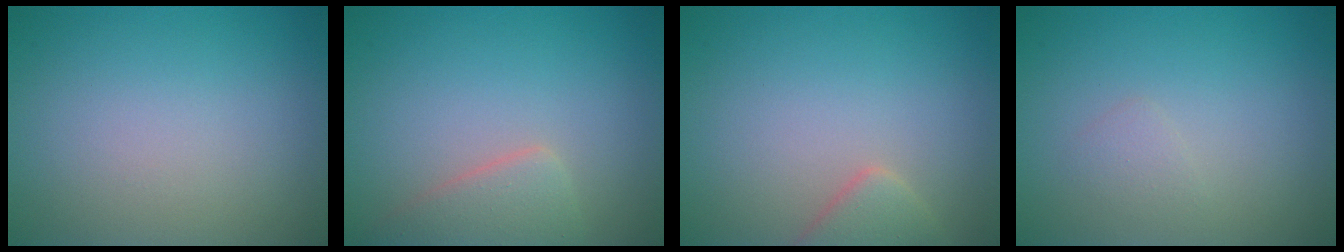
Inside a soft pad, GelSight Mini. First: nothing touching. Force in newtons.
{"total": 2.8, "press": 2.8, "slide": 0.3}
{"total": 2.3, "press": 2.3, "slide": 0.2}
{"total": 0.9, "press": 0.9, "slide": 0.0}